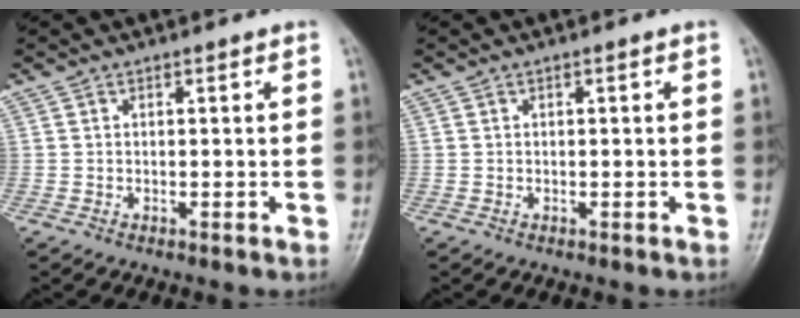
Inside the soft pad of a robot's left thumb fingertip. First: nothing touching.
{"total": 0.0}